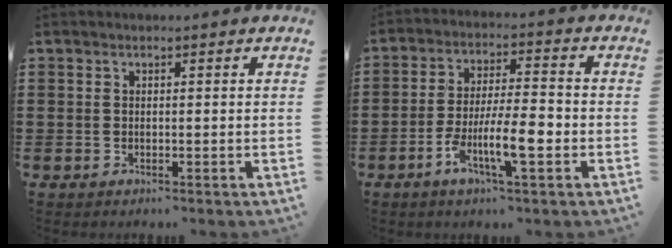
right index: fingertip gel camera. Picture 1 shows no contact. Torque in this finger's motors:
{"motor_torque": [2.14, 0.00, 0.32, 0.21]}